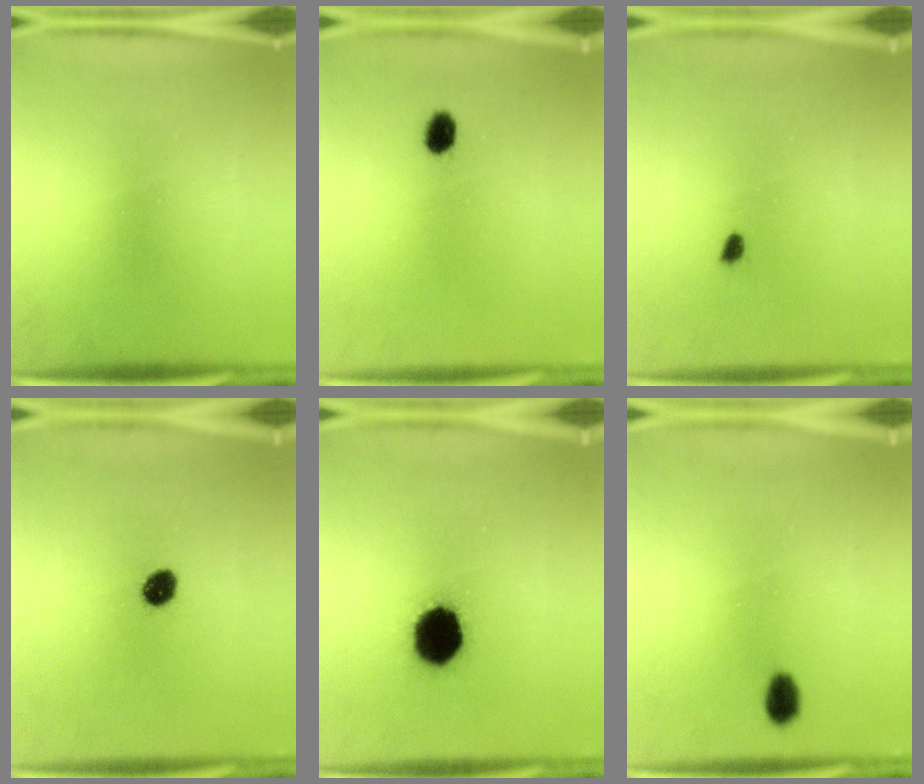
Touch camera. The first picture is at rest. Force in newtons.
{"total": 2.7}
{"total": 1.4}
{"total": 4.8}
{"total": 15.0}
{"total": 3.2}